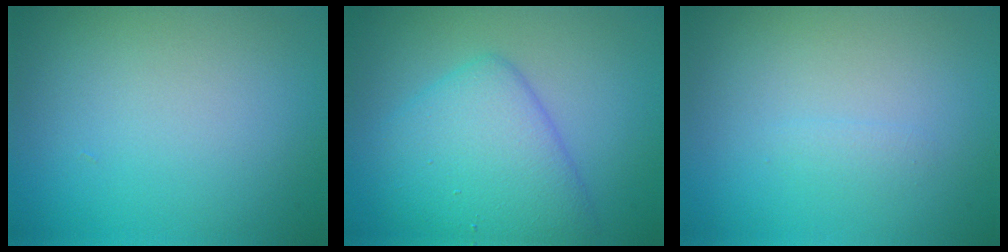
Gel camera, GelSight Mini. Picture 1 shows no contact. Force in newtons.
{"total": 5.9, "press": 5.9, "slide": 0.3}
{"total": 0.7, "press": 0.7, "slide": 0.0}